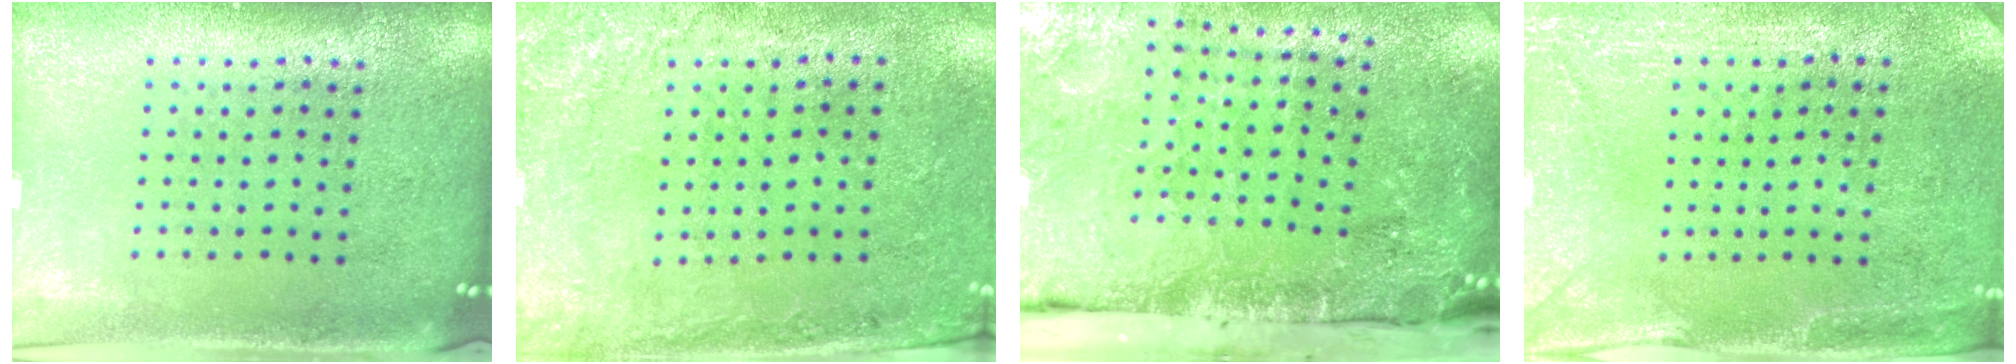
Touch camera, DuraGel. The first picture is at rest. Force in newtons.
{"total": 2.7, "press": 2.0, "slide": 1.8}
{"total": 4.3, "press": 3.6, "slide": 2.3}
{"total": 2.9, "press": 2.7, "slide": 1.0}